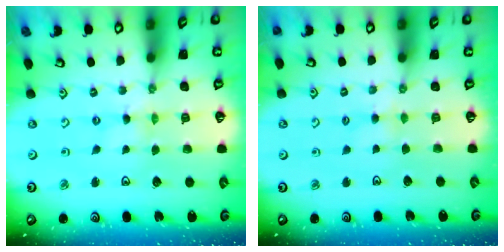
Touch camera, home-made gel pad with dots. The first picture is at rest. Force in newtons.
{"total": 2.7, "press": 2.6, "slide": 0.5}